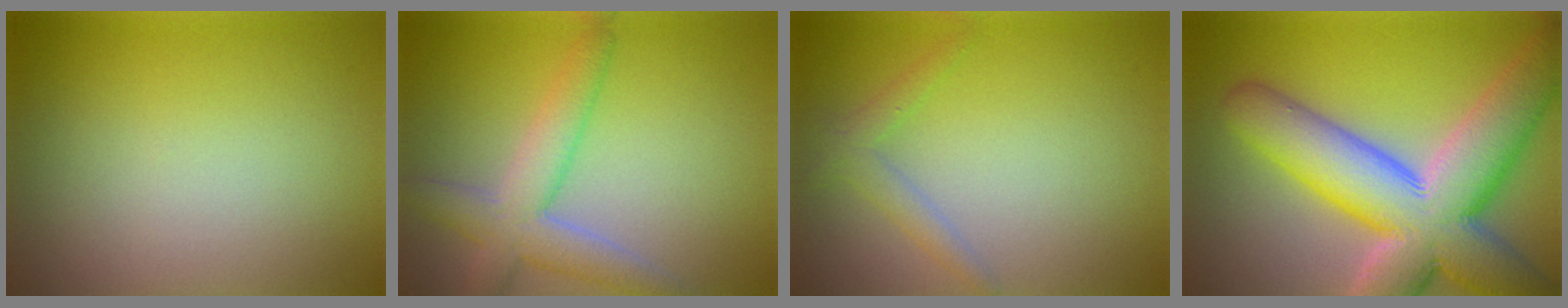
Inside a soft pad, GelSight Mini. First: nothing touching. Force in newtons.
{"total": 4.9, "press": 4.9, "slide": 0.3}
{"total": 1.8, "press": 1.8, "slide": 0.1}
{"total": 13.6, "press": 13.6, "slide": 0.8}